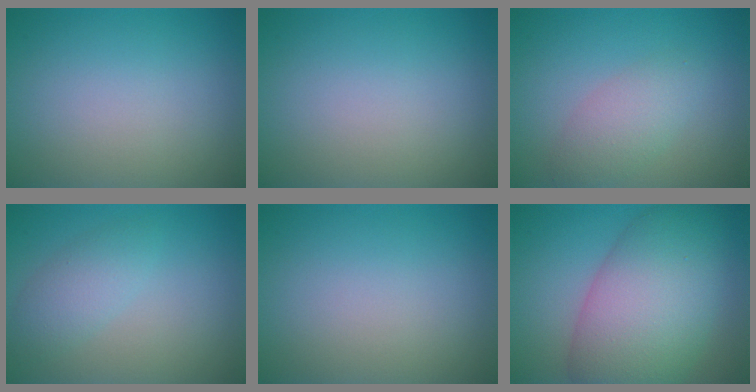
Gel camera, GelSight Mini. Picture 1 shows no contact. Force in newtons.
{"total": 0.0}
{"total": 2.9, "press": 2.9, "slide": 0.2}
{"total": 1.7, "press": 1.7, "slide": 0.0}
{"total": 0.0}
{"total": 10.8, "press": 10.8, "slide": 0.3}